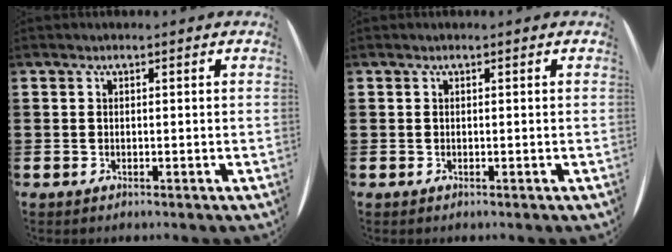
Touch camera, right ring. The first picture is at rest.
{"total": 0.0}